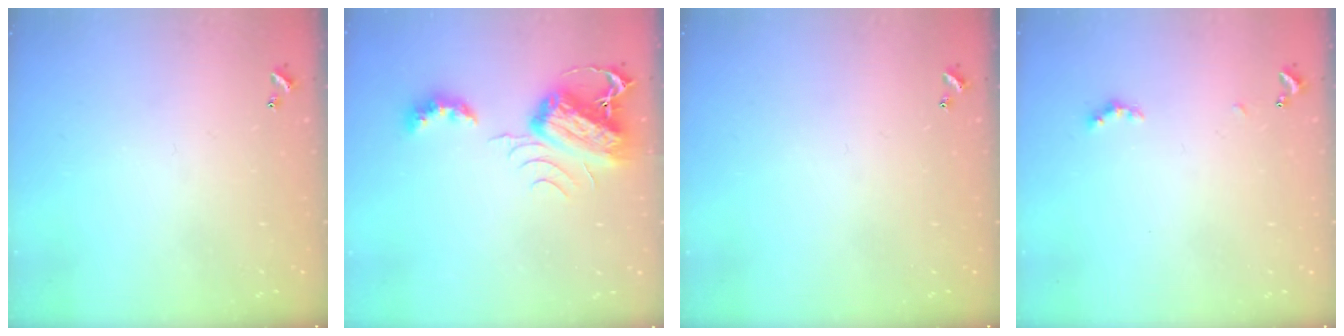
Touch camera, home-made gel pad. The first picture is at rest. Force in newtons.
{"total": 8.4, "press": 8.3, "slide": 0.9}
{"total": 0.0}
{"total": 2.6, "press": 2.6, "slide": 0.6}